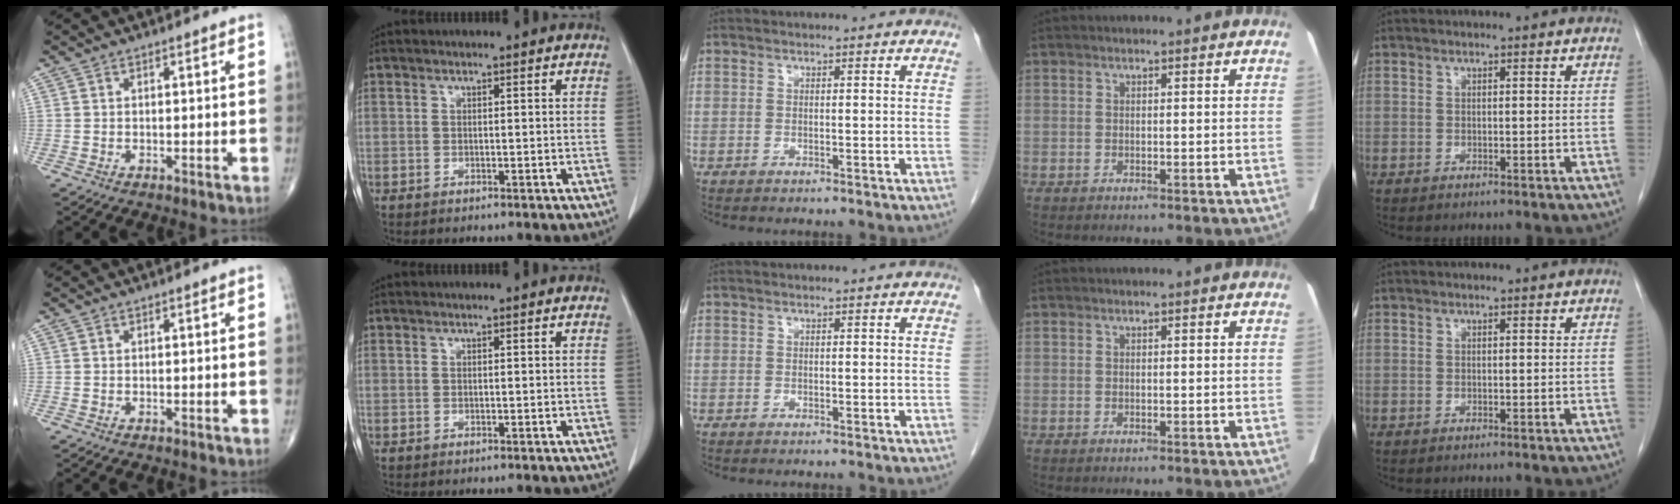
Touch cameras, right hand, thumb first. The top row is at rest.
{}